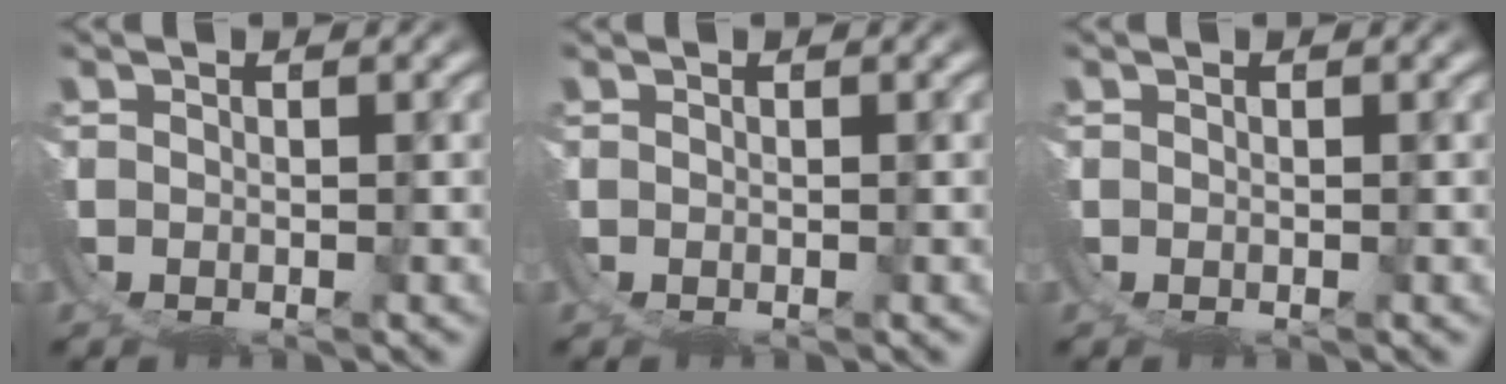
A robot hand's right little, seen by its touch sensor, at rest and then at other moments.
{"total": 0.0}
{"total": 0.0}